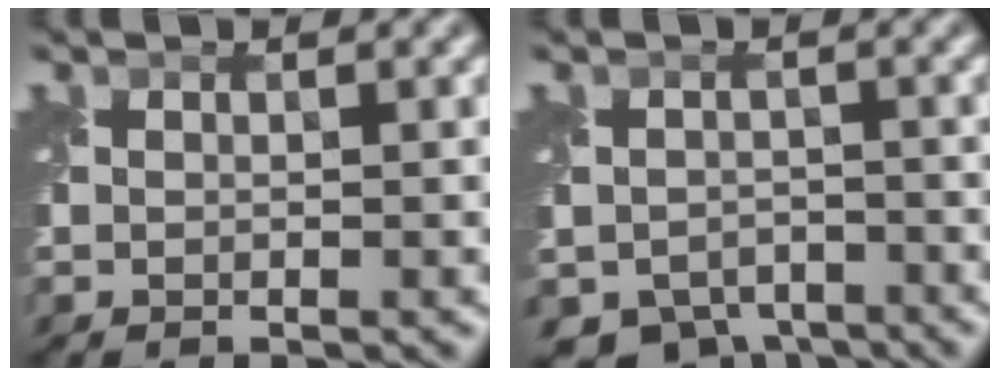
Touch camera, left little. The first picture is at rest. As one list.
[{"total": 6.1, "force": [-4.6, 3.5, 2.0], "torque": [-0.031, -0.028, -0.074]}]